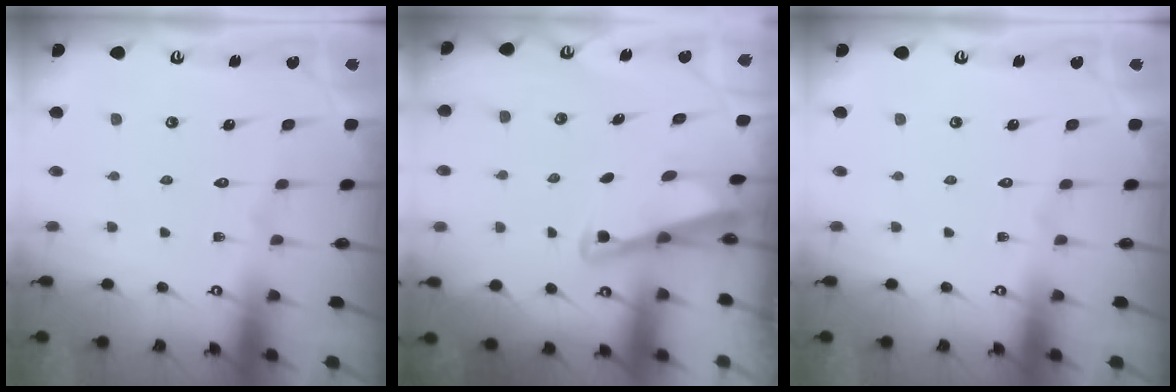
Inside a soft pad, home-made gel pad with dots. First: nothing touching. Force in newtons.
{"total": 2.8, "press": 2.8, "slide": 0.3}
{"total": 0.0}